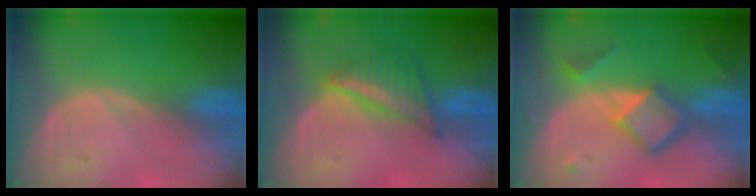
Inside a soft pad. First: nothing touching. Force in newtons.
{"total": 5.4, "press": 5.4, "slide": 0.6}
{"total": 6.8, "press": 5.9, "slide": 3.4}